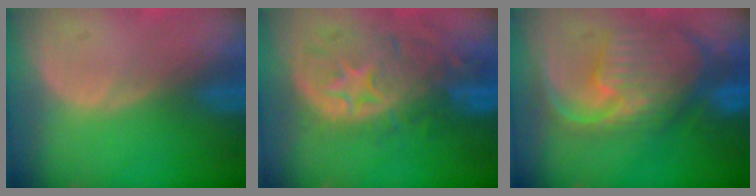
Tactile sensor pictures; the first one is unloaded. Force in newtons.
{"total": 11.1, "press": 9.8, "slide": 5.2}
{"total": 11.2, "press": 9.8, "slide": 5.6}